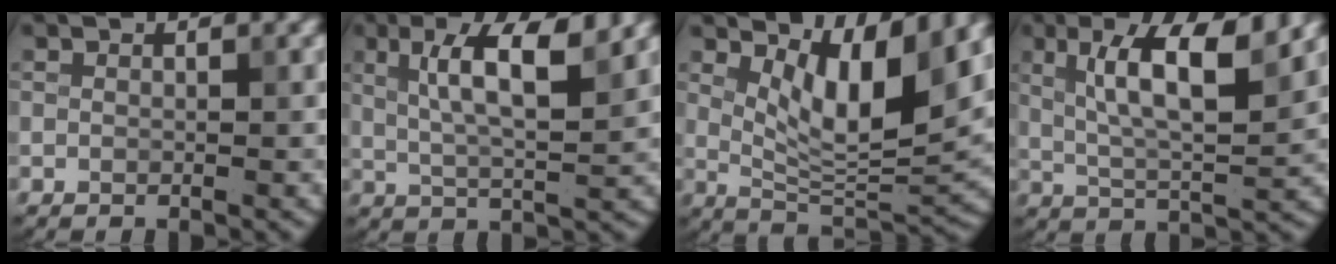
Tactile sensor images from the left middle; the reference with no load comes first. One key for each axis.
{"total": 6.7, "fx": 2.5, "fy": 1.5, "fz": 6.0, "tx": -0.107, "ty": 0.003, "tz": 0.045}
{"total": 7.4, "fx": 3.0, "fy": 2.2, "fz": 6.4, "tx": -0.105, "ty": -0.019, "tz": 0.055}
{"total": 7.9, "fx": 2.8, "fy": 2.0, "fz": 7.2, "tx": -0.123, "ty": 0.005, "tz": 0.048}